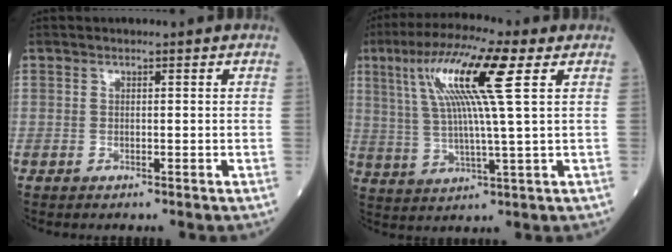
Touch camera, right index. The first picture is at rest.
{"total": 13.9, "force": [5.1, 0.0, 13.0], "torque": [-0.256, 0.020, 0.090]}